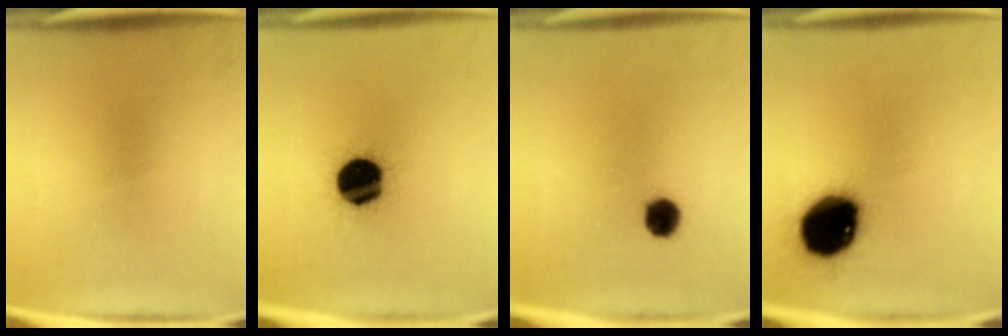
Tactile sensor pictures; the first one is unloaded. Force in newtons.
{"total": 18.3}
{"total": 3.8}
{"total": 19.7}